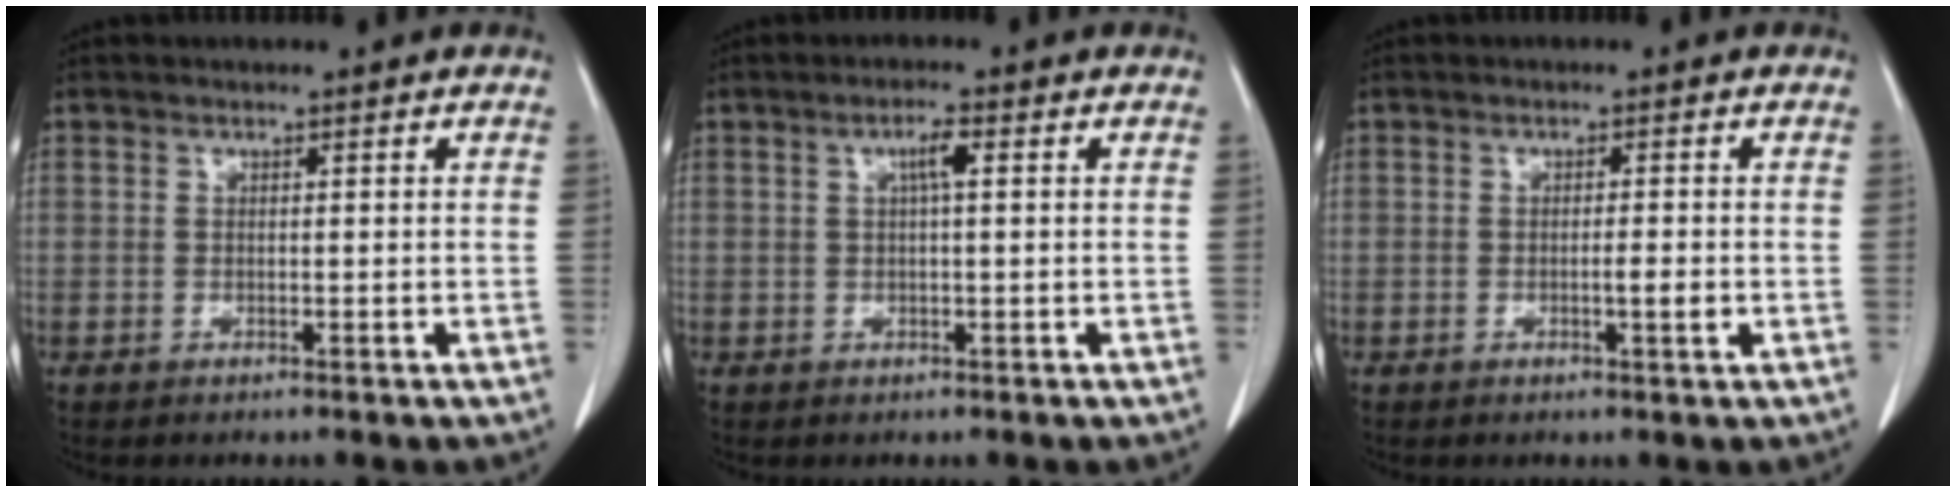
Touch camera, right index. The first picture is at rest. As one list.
[{"total": 2.5, "force": [0.6, 0.2, 2.4], "torque": [-0.042, 0.004, 0.010]}, {"total": 2.1, "force": [-0.5, 0.1, 2.1], "torque": [-0.030, 0.000, -0.006]}]